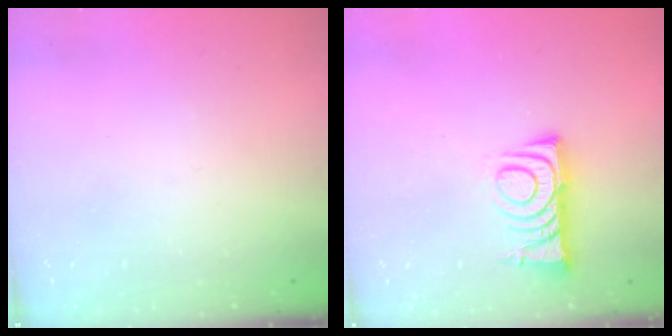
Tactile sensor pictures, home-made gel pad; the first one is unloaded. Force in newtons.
{"total": 7.6, "press": 7.6, "slide": 0.7}